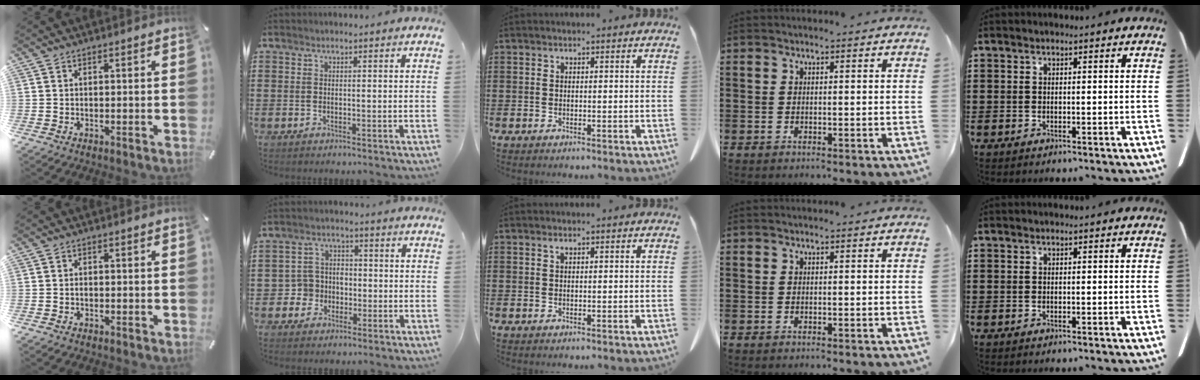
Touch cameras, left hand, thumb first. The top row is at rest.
{"thumb": {"total": 0.9, "force": [-0.4, 0.6, 0.6], "torque": [-0.011, 0.001, -0.009]}, "index": {"total": 4.3, "force": [-1.7, 3.8, 0.8], "torque": [-0.037, 0.007, -0.038]}, "middle": {"total": 0.7, "force": [0.4, 0.1, 0.5], "torque": [-0.004, -0.003, 0.006]}}